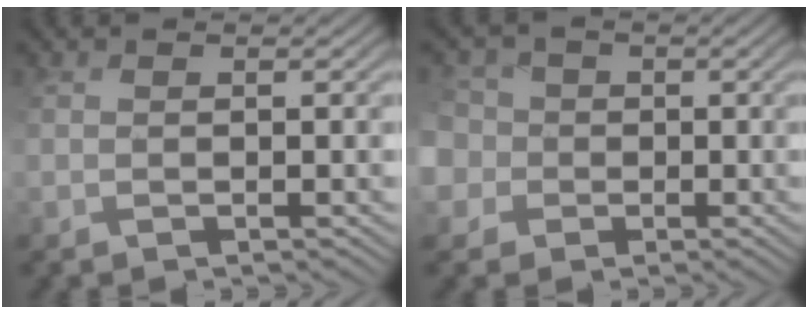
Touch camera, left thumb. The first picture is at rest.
{"total": 6.7, "force": [0.4, 6.4, 2.0], "torque": [-0.087, 0.010, -0.023]}